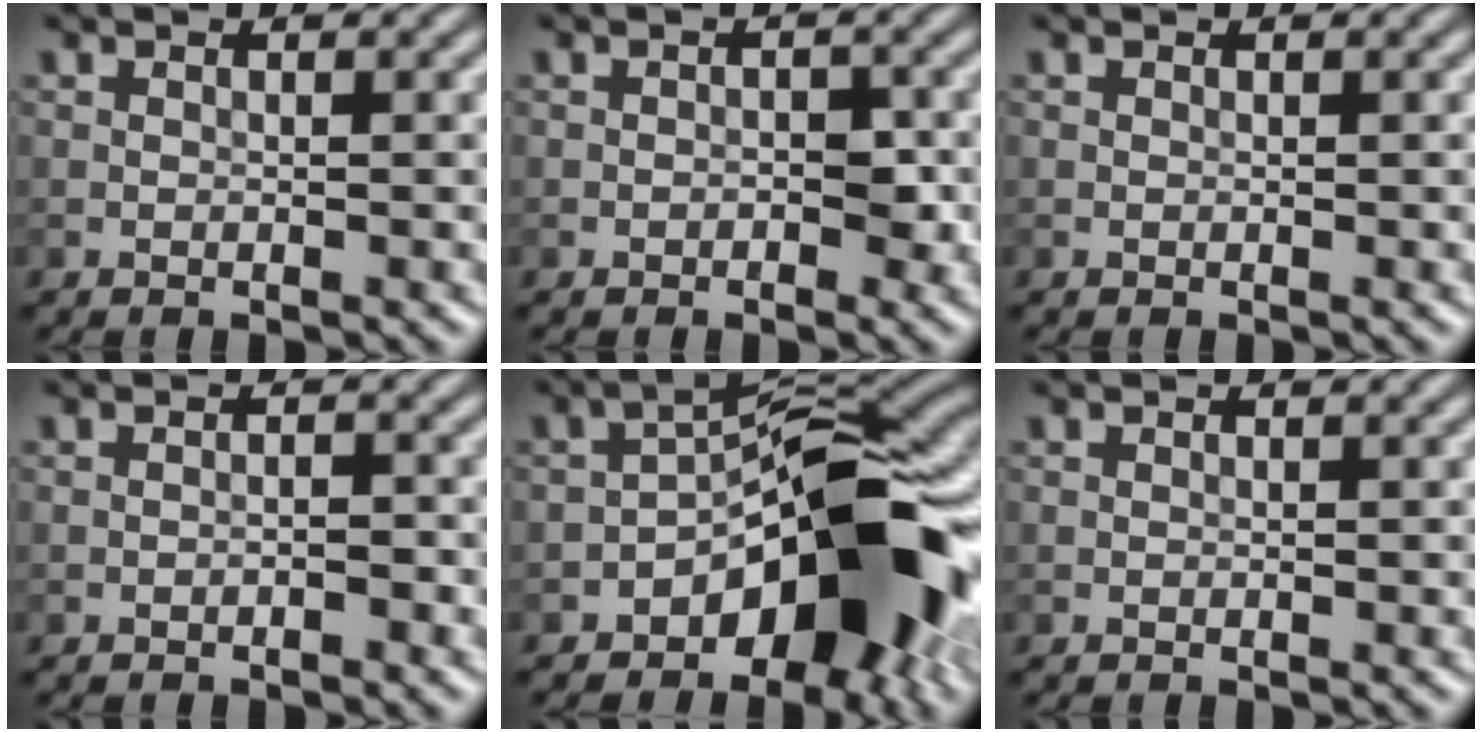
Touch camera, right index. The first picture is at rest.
{"total": 1.5, "force": [-0.5, 0.8, 1.1], "torque": [-0.015, 0.002, -0.008]}
{"total": 0.0}
{"total": 0.9, "force": [-0.6, 0.3, 0.7], "torque": [-0.012, 0.002, -0.010]}
{"total": 10.6, "force": [-4.7, 5.2, 7.9], "torque": [-0.093, 0.023, -0.089]}
{"total": 0.0}